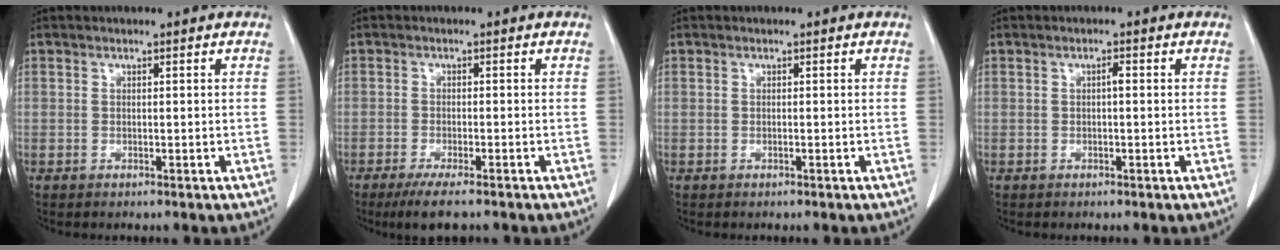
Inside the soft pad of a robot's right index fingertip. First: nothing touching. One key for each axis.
{"total": 5.9, "fx": -4.4, "fy": 0.6, "fz": 3.8, "tx": -0.060, "ty": -0.015, "tz": -0.068}
{"total": 0.0}
{"total": 0.9, "fx": 0.0, "fy": 0.2, "fz": 0.9, "tx": -0.013, "ty": 0.002, "tz": 0.000}